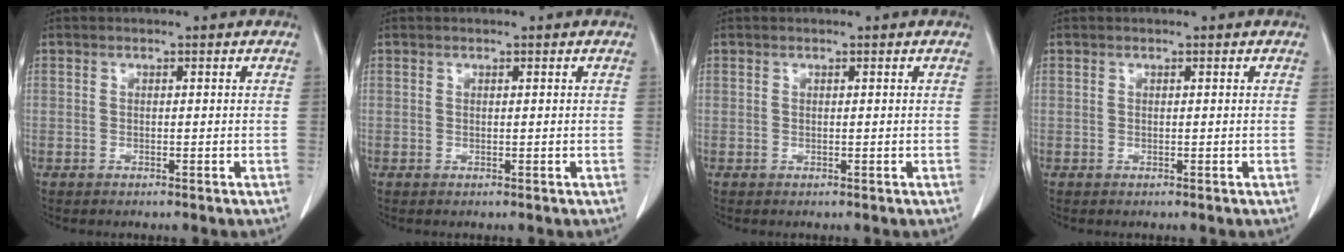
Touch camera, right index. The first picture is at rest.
{"total": 0.0}
{"total": 0.0}
{"total": 0.0}